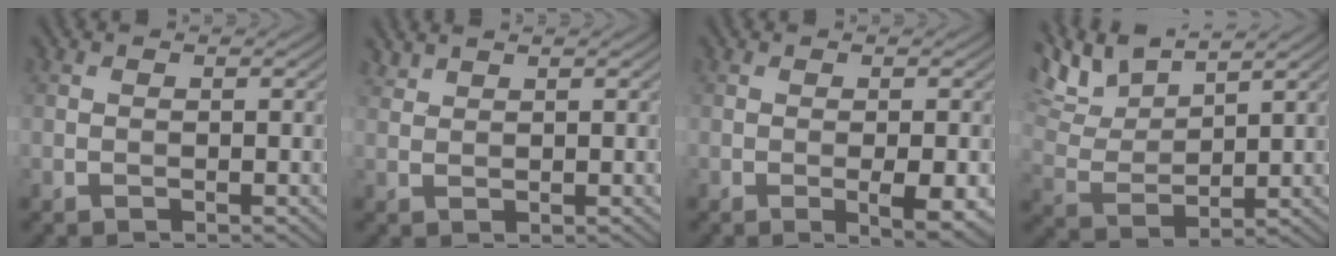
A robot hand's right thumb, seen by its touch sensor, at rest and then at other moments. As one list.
[{"total": 1.4, "force": [1.3, 0.1, 0.4], "torque": [-0.015, 0.005, 0.034]}, {"total": 3.4, "force": [-0.9, 0.8, 3.2], "torque": [-0.057, -0.004, -0.008]}, {"total": 8.6, "force": [6.7, 2.1, 4.9], "torque": [-0.124, 0.007, 0.131]}]